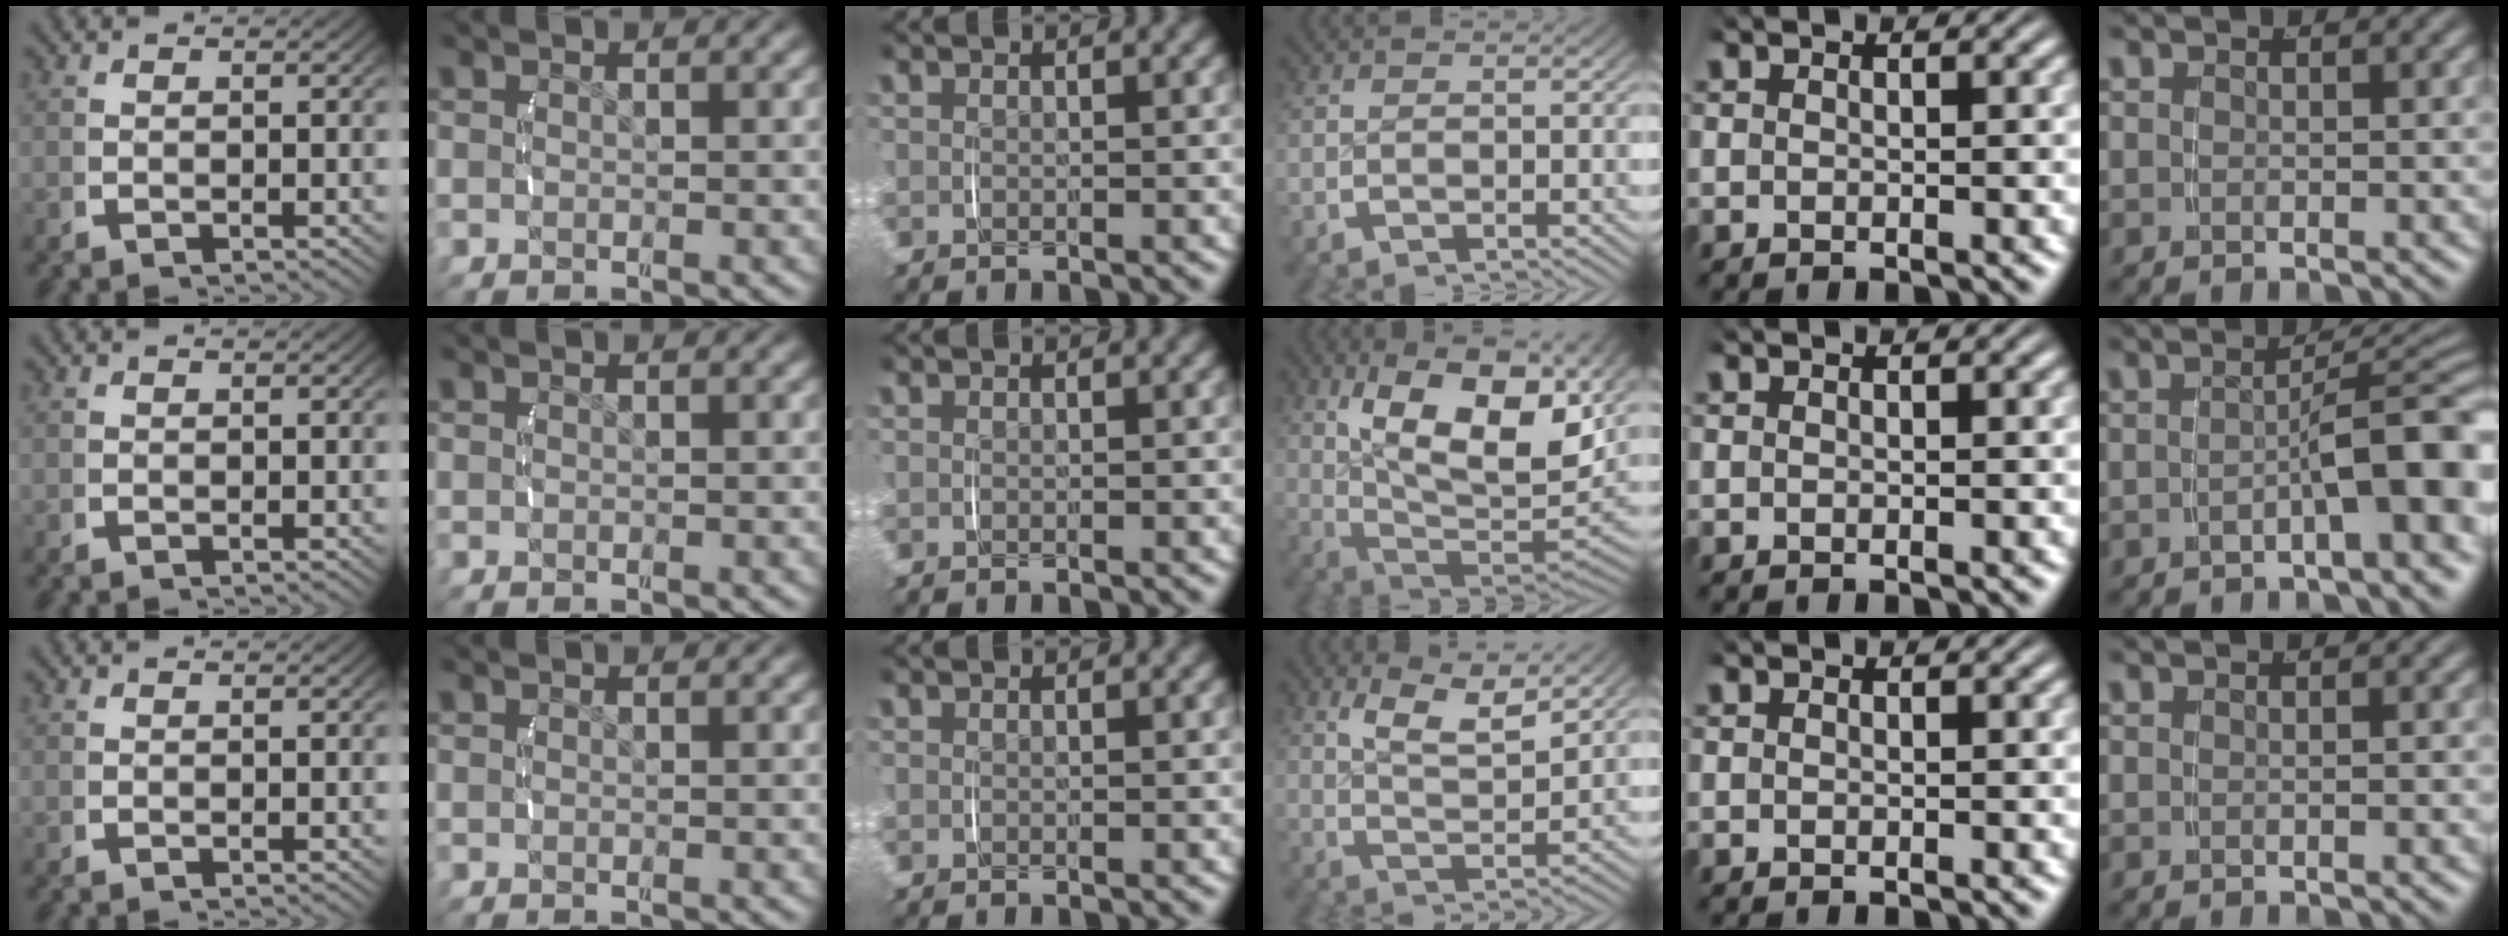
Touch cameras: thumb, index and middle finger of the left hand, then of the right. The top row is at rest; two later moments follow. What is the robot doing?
{"motion": "lift_and_place", "object": "phone"}